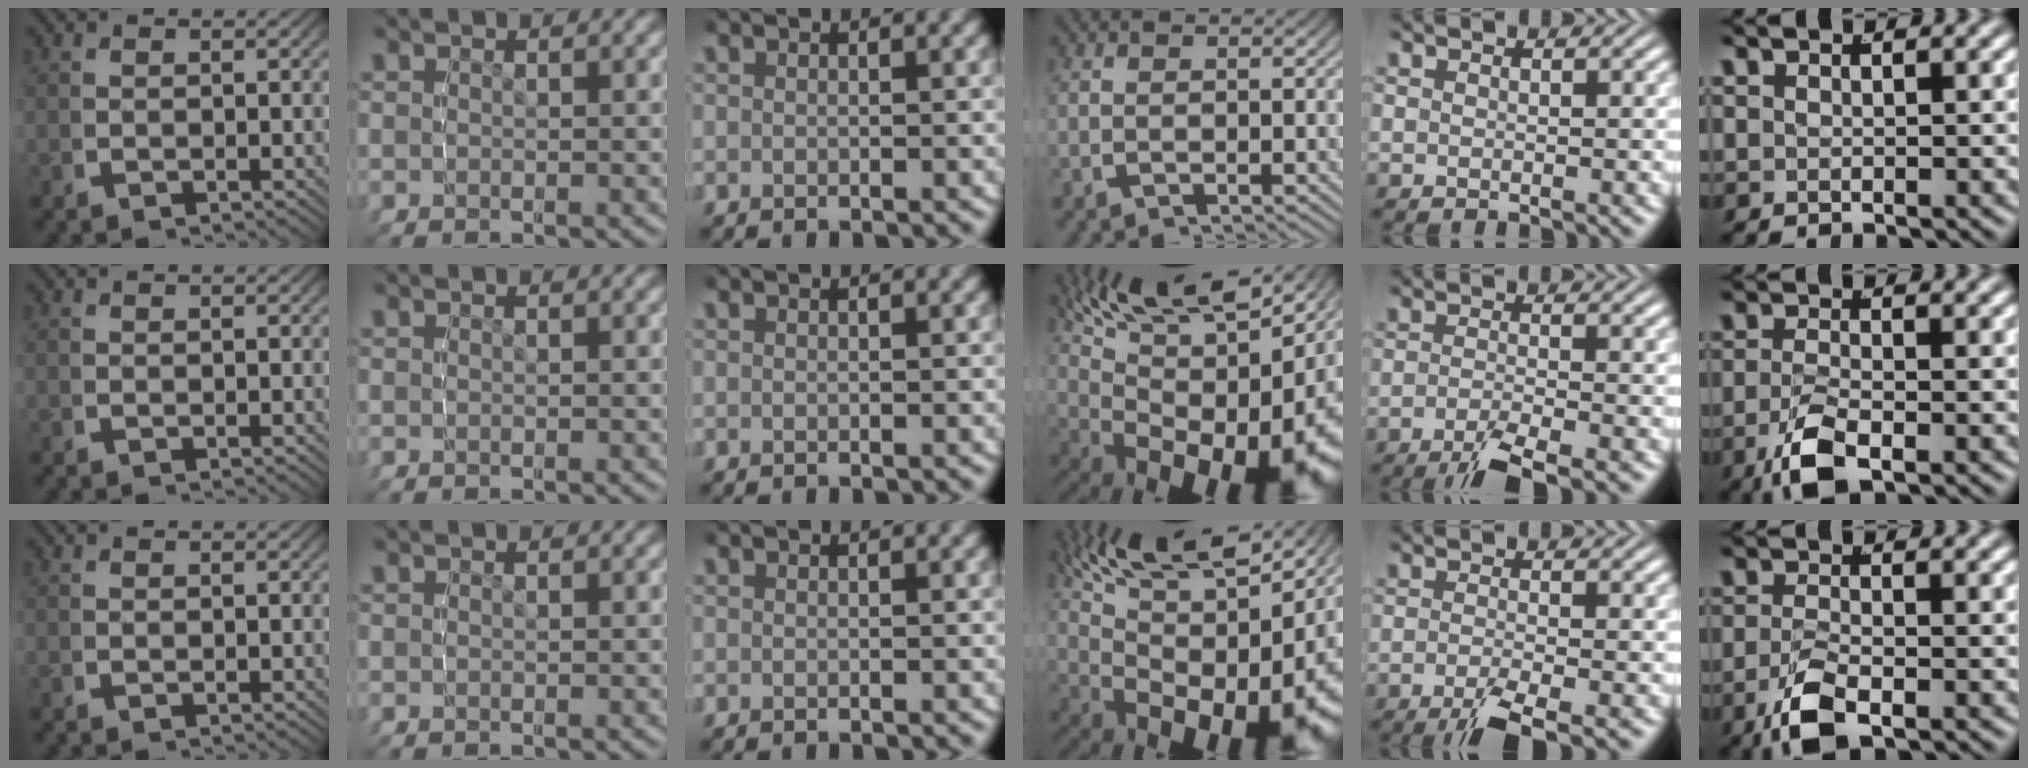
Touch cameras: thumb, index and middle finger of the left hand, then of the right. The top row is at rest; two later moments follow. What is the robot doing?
{"motion": "lift_and_place", "object": "glasses"}